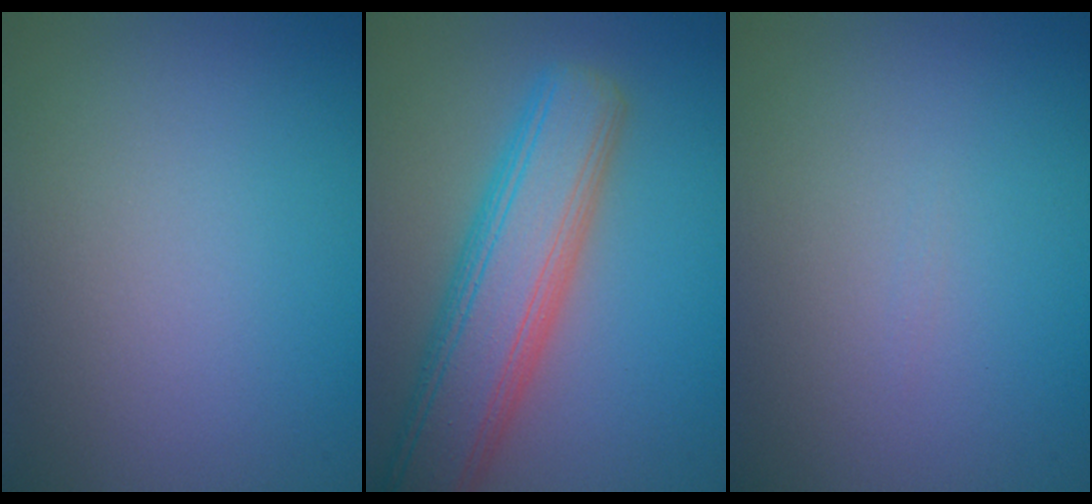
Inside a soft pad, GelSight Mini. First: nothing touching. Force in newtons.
{"total": 7.7, "press": 7.7, "slide": 0.6}
{"total": 0.0}